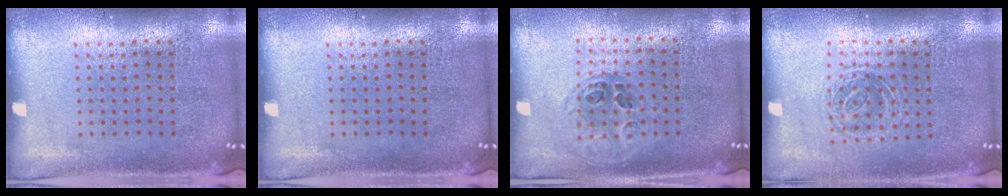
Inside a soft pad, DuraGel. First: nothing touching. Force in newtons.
{"total": 0.0}
{"total": 0.9, "press": 0.9, "slide": 0.3}
{"total": 1.4, "press": 1.0, "slide": 0.9}